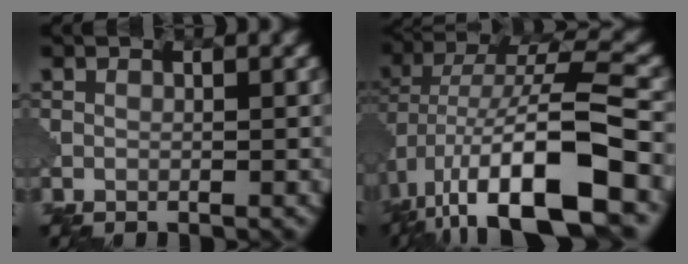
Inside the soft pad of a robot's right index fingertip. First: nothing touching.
{"total": 12.3, "force": [-5.3, 3.7, 10.4], "torque": [-0.197, 0.007, -0.084]}